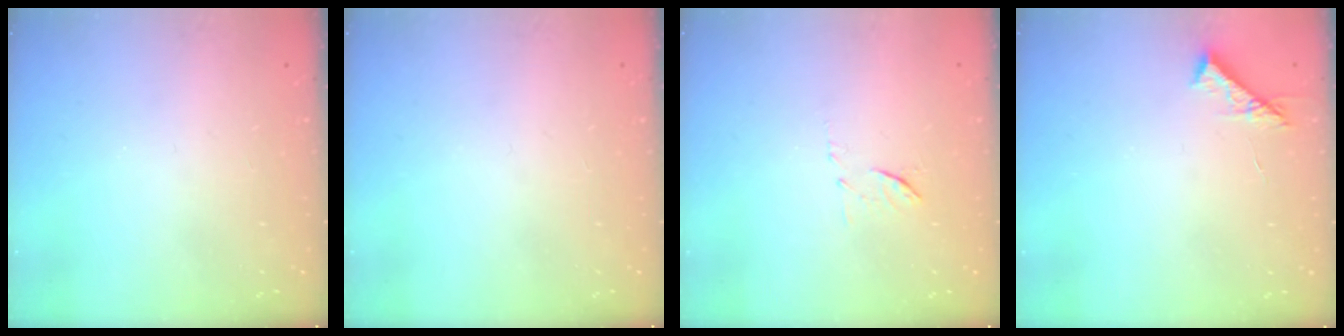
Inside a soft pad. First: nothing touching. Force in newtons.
{"total": 0.0}
{"total": 6.0, "press": 6.0, "slide": 0.6}
{"total": 6.0, "press": 6.0, "slide": 0.5}